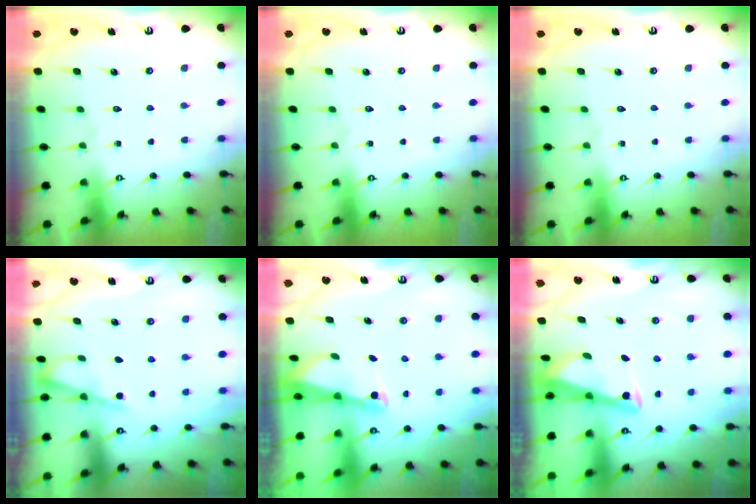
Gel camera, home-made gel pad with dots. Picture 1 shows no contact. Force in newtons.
{"total": 0.0}
{"total": 0.0}
{"total": 2.7, "press": 2.7, "slide": 0.3}
{"total": 2.1, "press": 2.1, "slide": 0.3}
{"total": 3.3, "press": 3.3, "slide": 0.4}